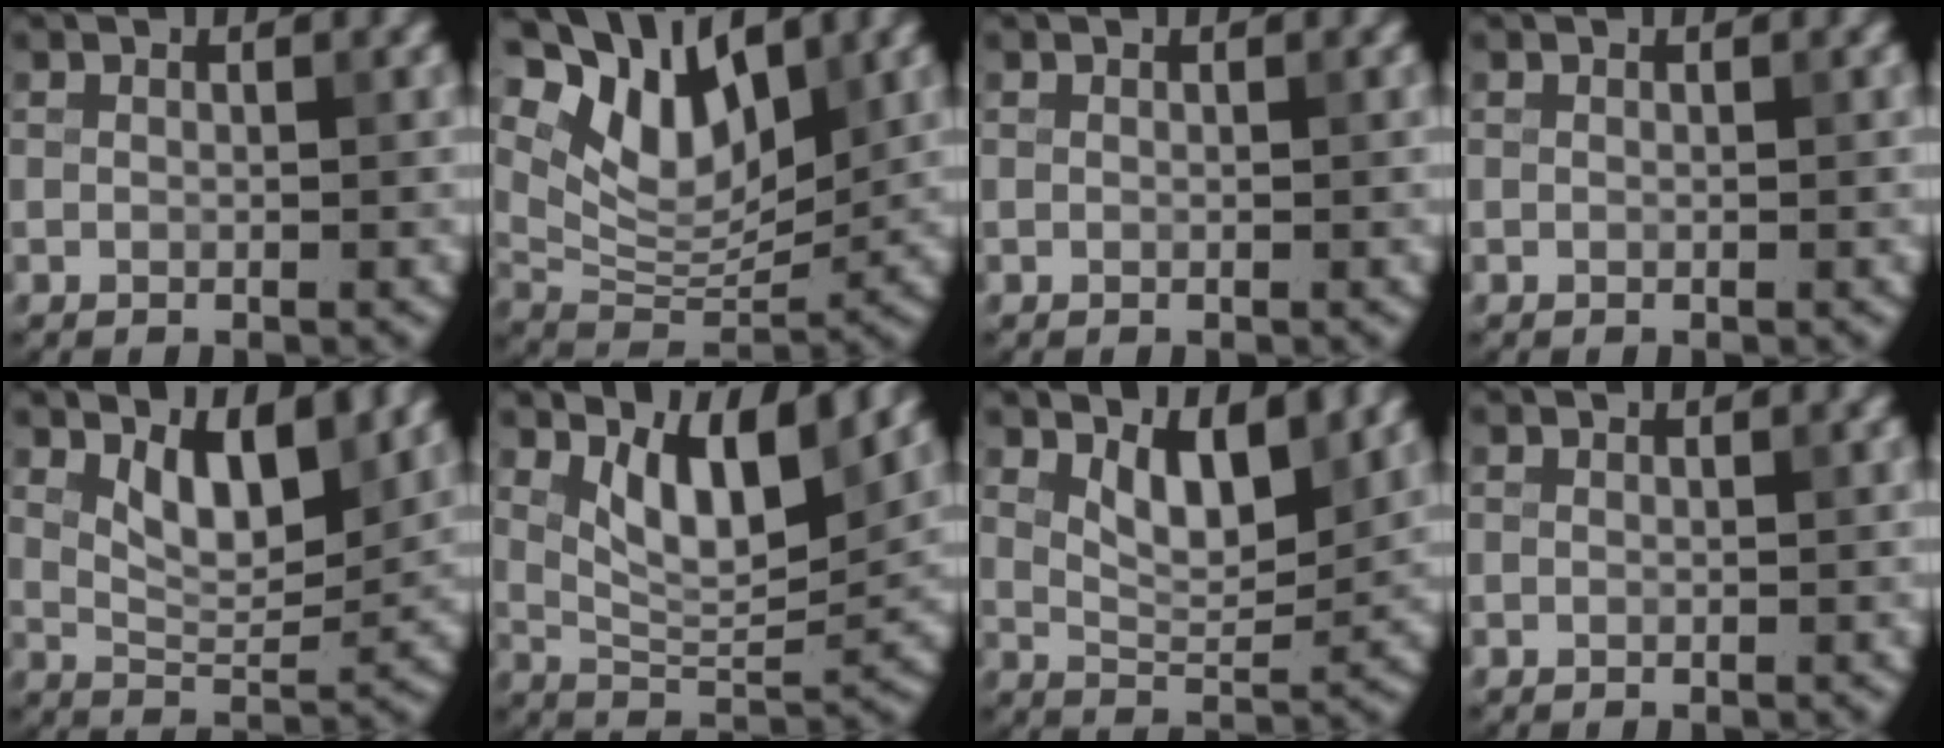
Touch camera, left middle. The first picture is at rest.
{"total": 8.2, "force": [5.0, 4.1, 5.2], "torque": [-0.098, -0.002, 0.085]}
{"total": 0.0}
{"total": 0.0}
{"total": 4.7, "force": [2.4, 1.9, 3.7], "torque": [-0.072, -0.010, 0.042]}
{"total": 6.4, "force": [3.1, 2.1, 5.2], "torque": [-0.095, -0.010, 0.057]}
{"total": 4.2, "force": [2.2, 1.6, 3.2], "torque": [-0.066, -0.009, 0.040]}
{"total": 0.0}